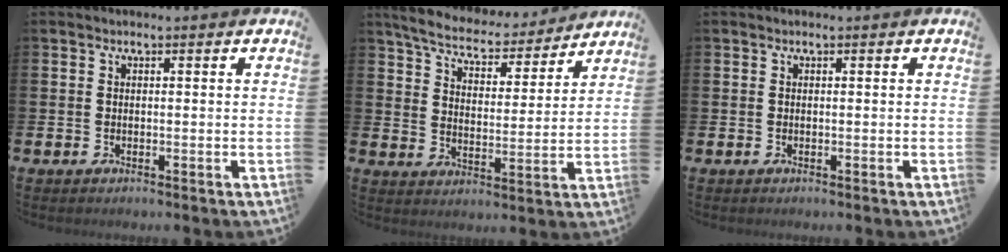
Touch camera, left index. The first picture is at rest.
{"total": 6.6, "force": [6.3, 1.5, 1.6], "torque": [-0.059, -0.046, 0.106]}
{"total": 0.0}